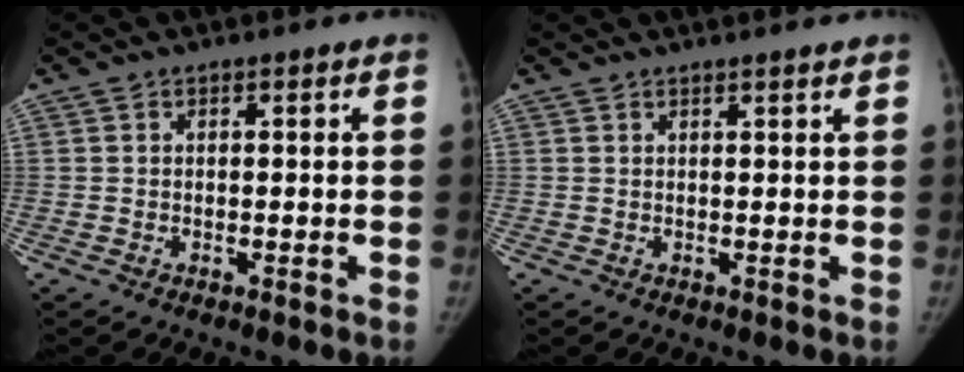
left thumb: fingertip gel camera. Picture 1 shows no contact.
{"total": 2.0, "force": [1.8, 0.0, 0.8], "torque": [-0.001, 0.005, 0.026]}